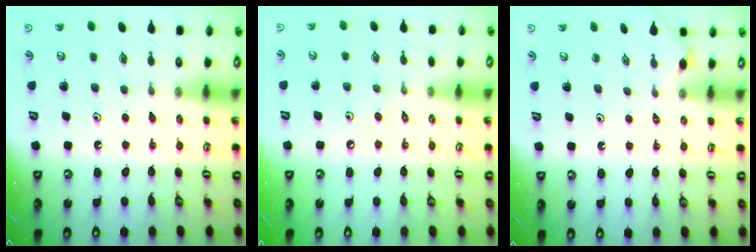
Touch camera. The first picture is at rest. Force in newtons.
{"total": 3.5, "press": 3.5, "slide": 0.4}
{"total": 1.4, "press": 1.4, "slide": 0.4}